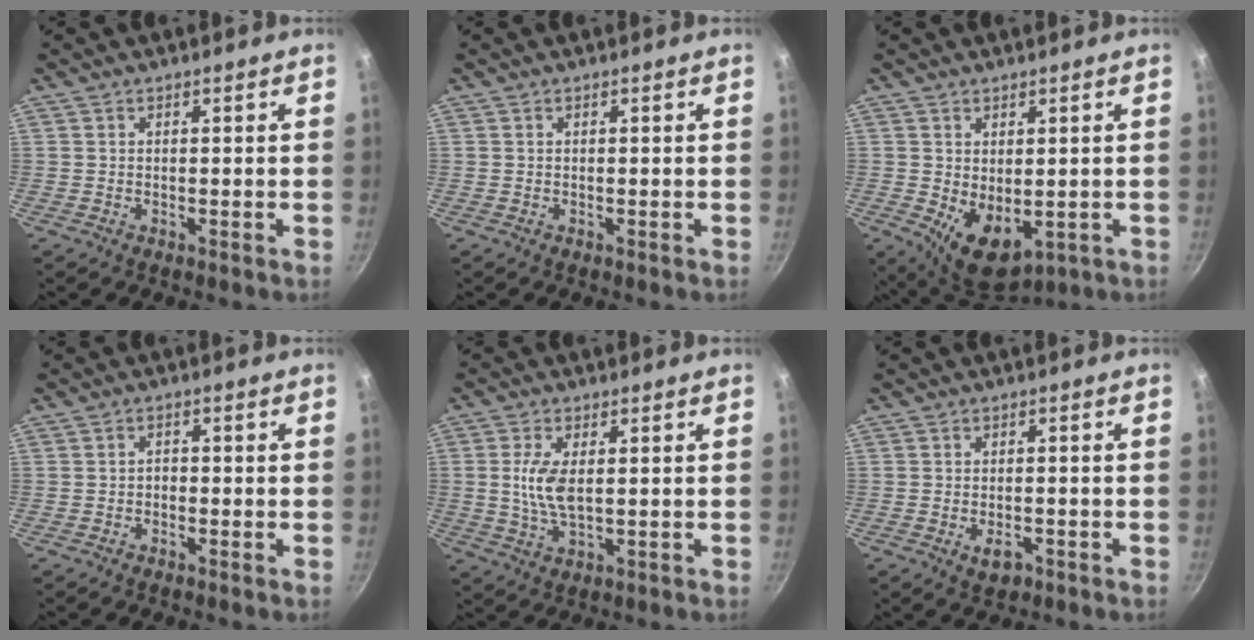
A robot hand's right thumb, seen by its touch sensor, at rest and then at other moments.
{"total": 0.0}
{"total": 8.7, "force": [-0.5, 5.5, 6.7], "torque": [-0.083, -0.020, 0.011]}
{"total": 1.4, "force": [-0.7, 1.0, 0.6], "torque": [-0.007, 0.009, -0.015]}
{"total": 6.7, "force": [0.6, 3.0, 6.0], "torque": [-0.123, -0.002, 0.012]}
{"total": 3.5, "force": [-1.6, 2.1, 2.3], "torque": [-0.034, 0.009, -0.019]}